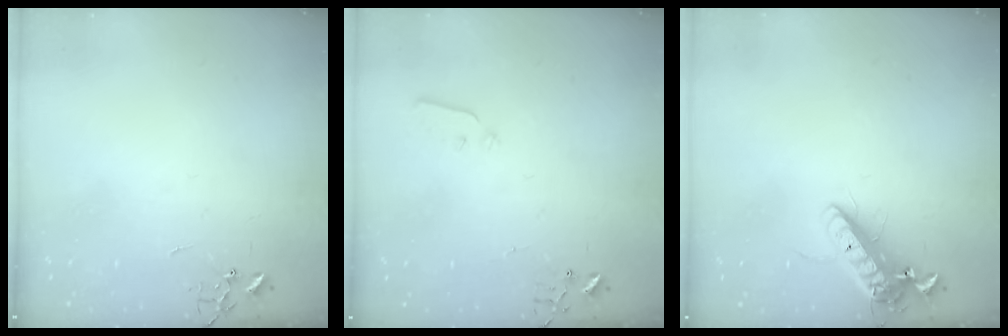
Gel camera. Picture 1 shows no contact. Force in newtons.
{"total": 3.0, "press": 3.0, "slide": 0.3}
{"total": 14.3, "press": 14.1, "slide": 2.6}